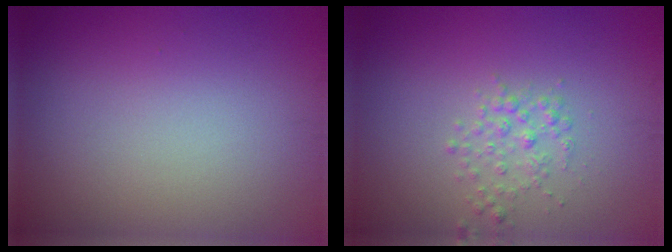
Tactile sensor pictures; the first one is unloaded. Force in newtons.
{"total": 1.7, "press": 1.7, "slide": 0.1}